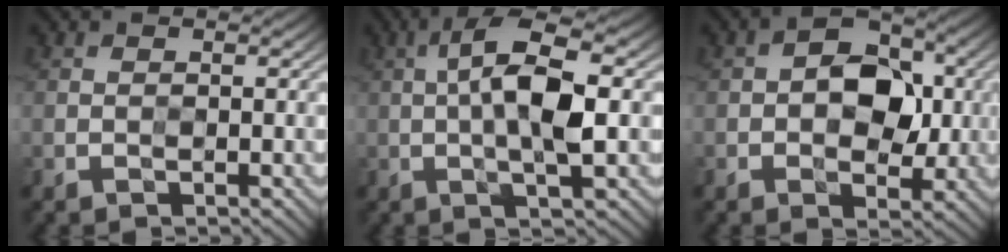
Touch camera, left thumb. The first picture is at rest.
{"total": 9.0, "force": [0.4, 2.8, 8.6], "torque": [-0.157, 0.019, -0.002]}
{"total": 7.7, "force": [0.3, 5.0, 5.9], "torque": [-0.079, 0.007, -0.002]}